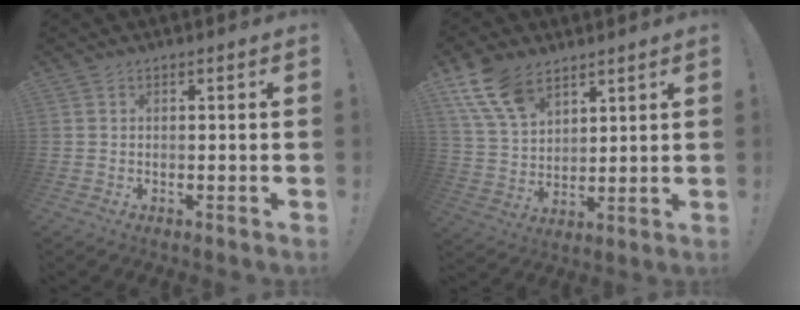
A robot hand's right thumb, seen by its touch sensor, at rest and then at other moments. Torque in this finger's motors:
{"motor_torque": [0.33, 0.51, 0.43, -0.09, 0.31]}